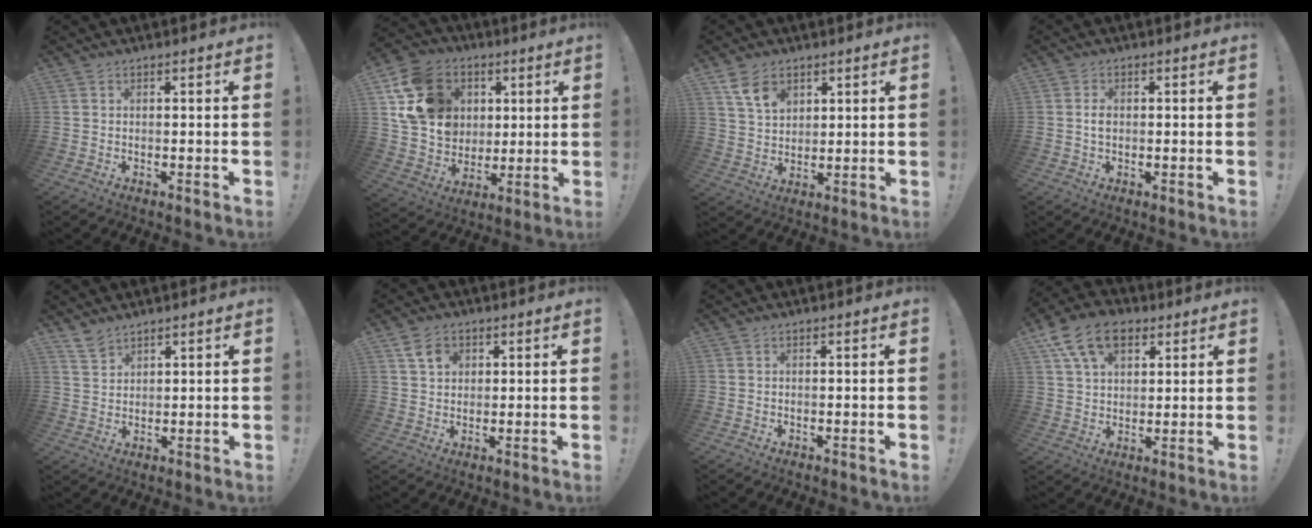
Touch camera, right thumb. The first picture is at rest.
{"total": 18.0, "force": [5.6, 14.9, 8.4], "torque": [-0.136, -0.007, 0.127]}
{"total": 8.1, "force": [4.6, 5.3, 4.0], "torque": [-0.062, -0.017, 0.088]}
{"total": 2.2, "force": [-0.1, 1.5, 1.6], "torque": [-0.018, 0.000, -0.006]}
{"total": 4.3, "force": [3.6, 1.9, 1.2], "torque": [-0.017, -0.026, 0.069]}
{"total": 5.7, "force": [2.5, 4.2, 2.9], "torque": [-0.041, -0.002, 0.046]}
{"total": 0.0}
{"total": 13.2, "force": [6.4, 8.5, 7.8], "torque": [-0.132, -0.013, 0.123]}